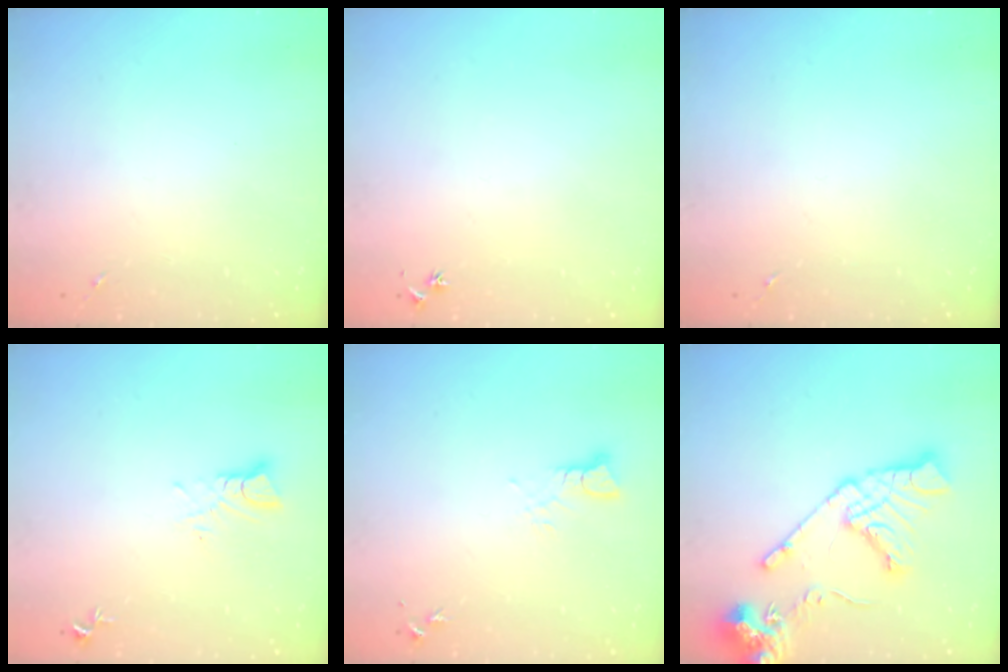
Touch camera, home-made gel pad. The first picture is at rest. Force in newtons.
{"total": 2.9, "press": 2.8, "slide": 0.3}
{"total": 0.0}
{"total": 4.2, "press": 4.2, "slide": 0.5}
{"total": 3.3, "press": 3.3, "slide": 0.4}
{"total": 18.2, "press": 18.0, "slide": 2.5}